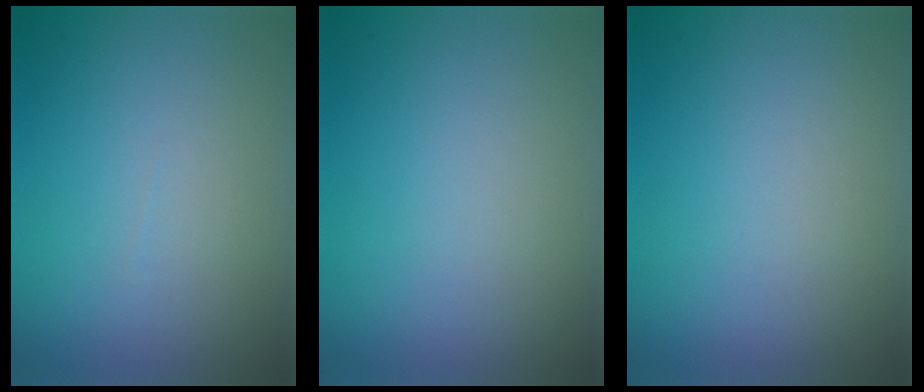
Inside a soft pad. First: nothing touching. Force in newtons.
{"total": 0.0}
{"total": 0.0}